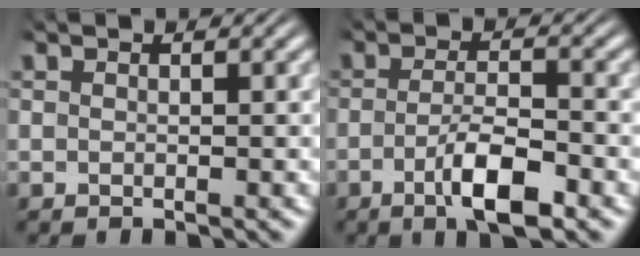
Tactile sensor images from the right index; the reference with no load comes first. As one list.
[{"total": 5.0, "force": [-2.1, 1.3, 4.4], "torque": [-0.070, -0.012, -0.032]}]